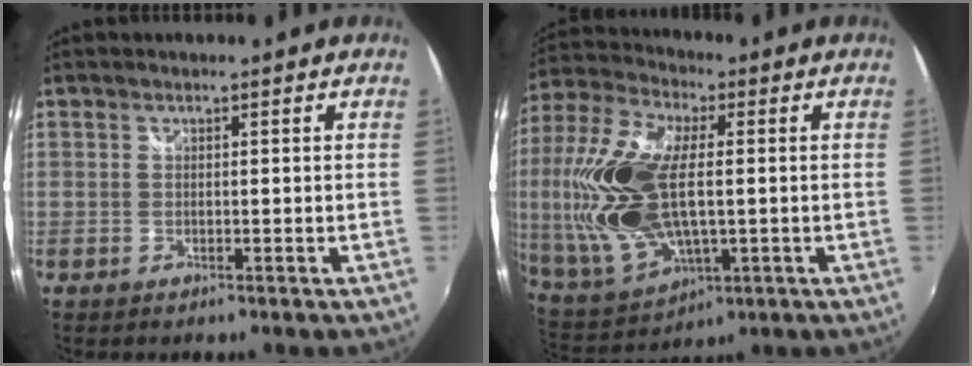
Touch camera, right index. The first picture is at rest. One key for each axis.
{"total": 23.5, "fx": 0.6, "fy": 11.9, "fz": 20.2, "tx": -0.439, "ty": -0.001, "tz": 0.022}